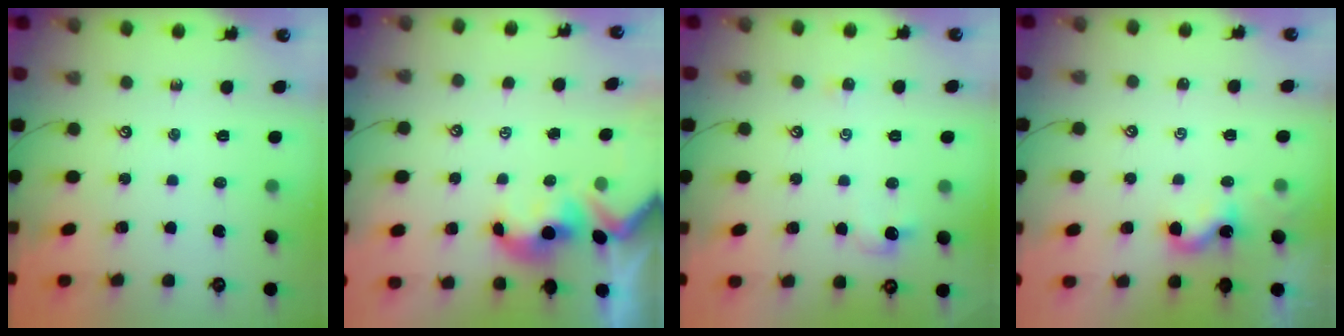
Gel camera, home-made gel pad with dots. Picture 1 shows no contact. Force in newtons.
{"total": 1.6, "press": 1.4, "slide": 0.7}
{"total": 1.6, "press": 1.5, "slide": 0.4}
{"total": 1.8, "press": 1.8, "slide": 0.5}